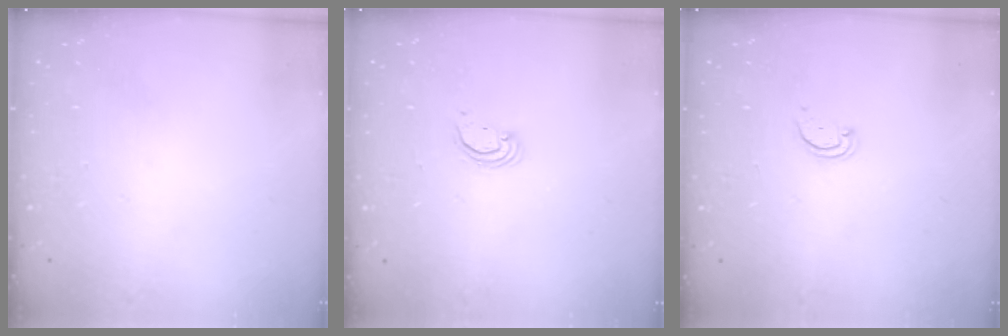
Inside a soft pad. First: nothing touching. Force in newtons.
{"total": 2.7, "press": 2.7, "slide": 0.1}
{"total": 2.2, "press": 2.2, "slide": 0.4}